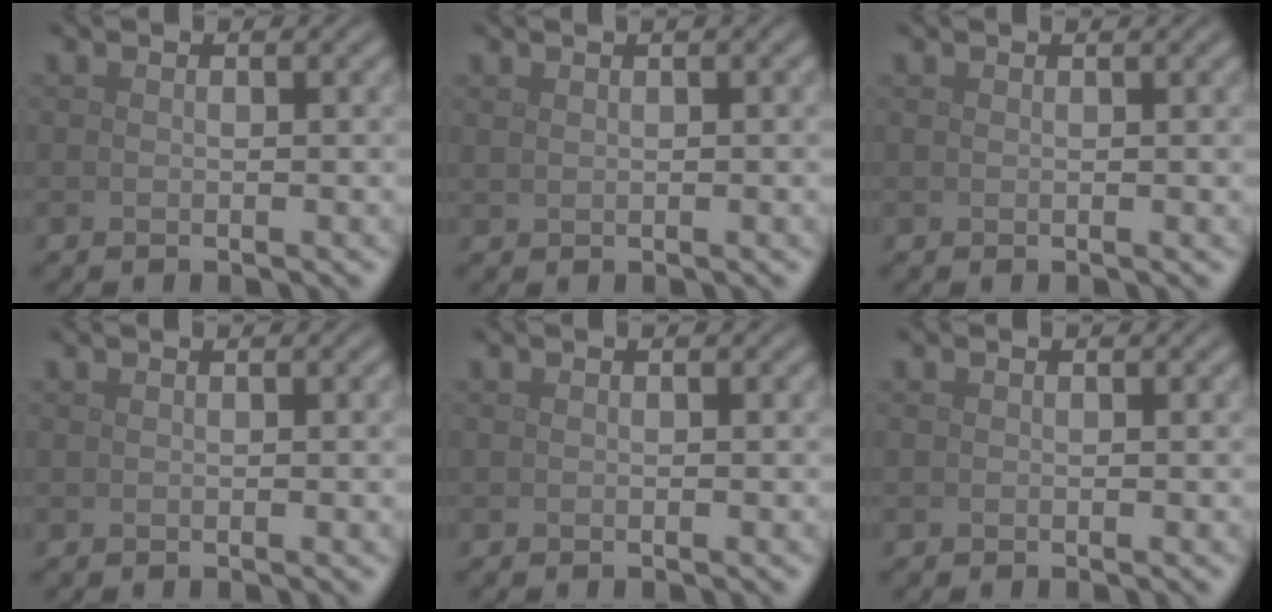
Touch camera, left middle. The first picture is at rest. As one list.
[{"total": 1.6, "force": [1.1, 0.5, 1.1], "torque": [-0.021, 0.005, 0.022]}, {"total": 0.9, "force": [0.7, 0.3, 0.6], "torque": [-0.002, 0.004, 0.007]}, {"total": 0.9, "force": [0.4, 0.3, 0.8], "torque": [-0.006, 0.009, 0.006]}, {"total": 0.0}, {"total": 0.0}]